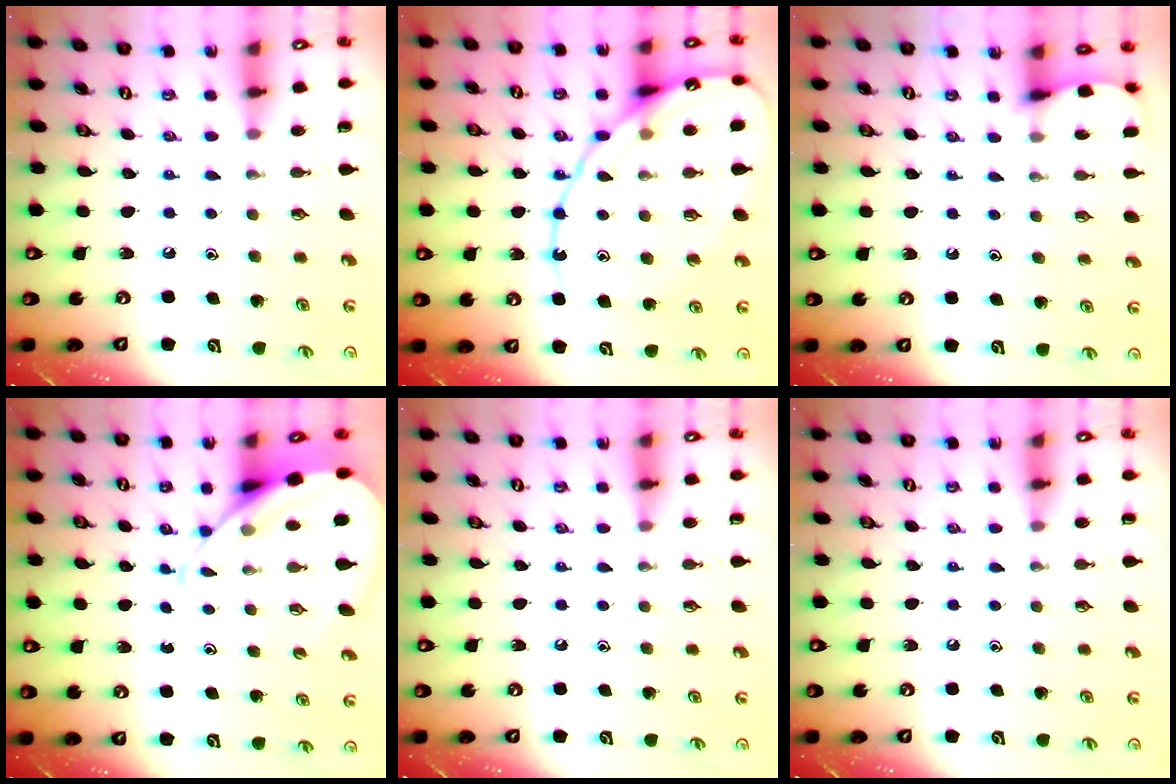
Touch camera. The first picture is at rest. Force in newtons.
{"total": 15.1, "press": 15.0, "slide": 1.4}
{"total": 3.8, "press": 3.8, "slide": 0.4}
{"total": 10.0, "press": 10.0, "slide": 0.7}
{"total": 0.0}
{"total": 0.0}